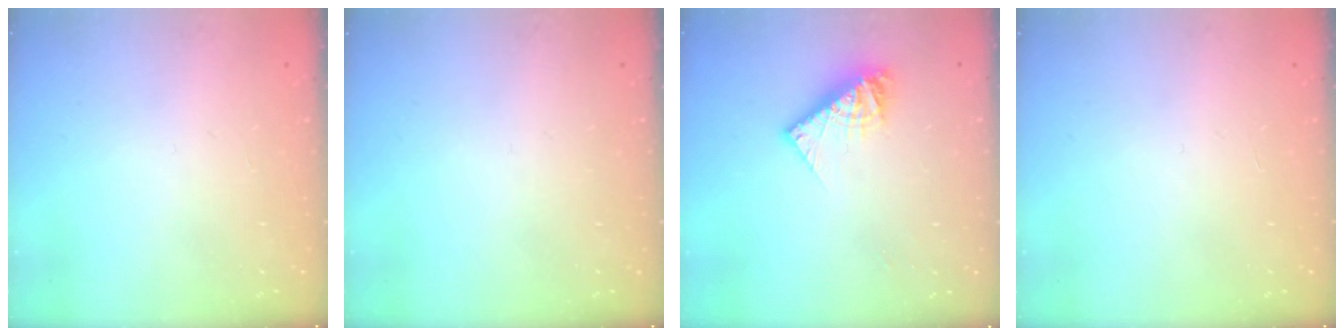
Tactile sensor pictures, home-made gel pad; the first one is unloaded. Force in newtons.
{"total": 0.0}
{"total": 10.0, "press": 10.0, "slide": 0.9}
{"total": 0.0}